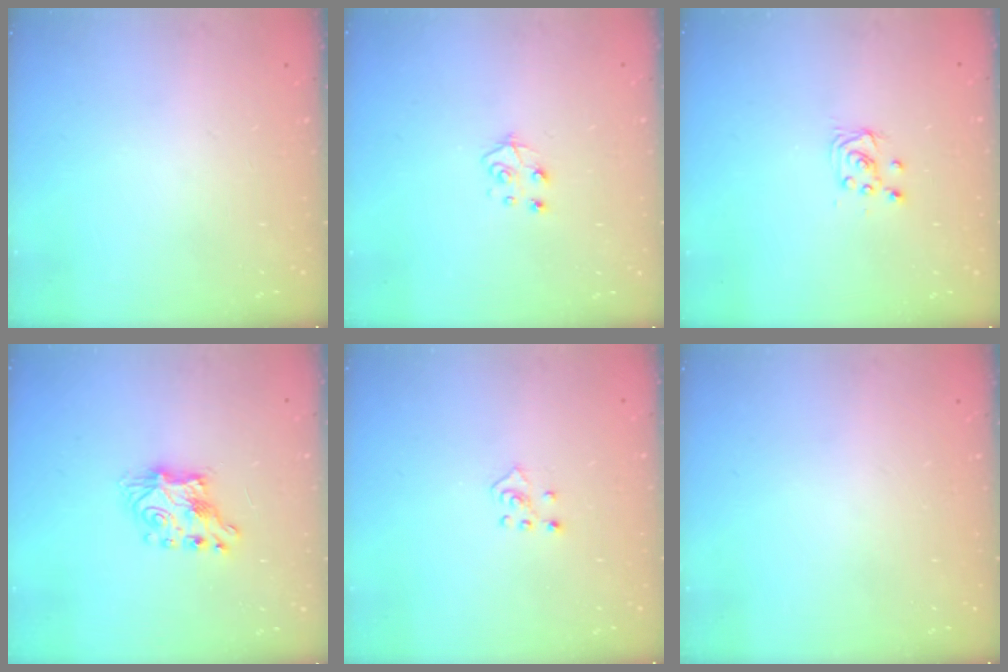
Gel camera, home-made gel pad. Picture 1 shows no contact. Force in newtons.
{"total": 4.8, "press": 4.8, "slide": 0.4}
{"total": 4.6, "press": 4.6, "slide": 0.5}
{"total": 7.2, "press": 7.2, "slide": 0.4}
{"total": 2.3, "press": 2.3, "slide": 0.5}
{"total": 0.0}